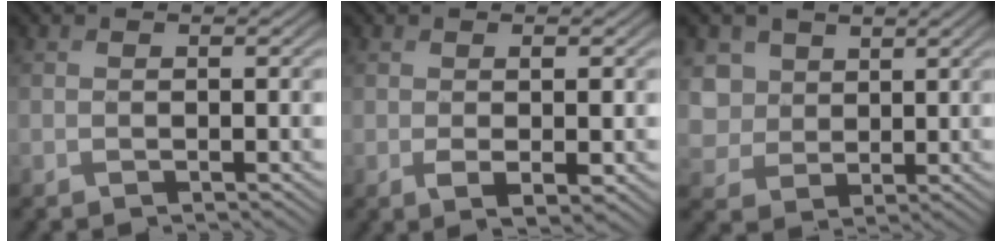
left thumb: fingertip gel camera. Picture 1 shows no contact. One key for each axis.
{"total": 2.8, "fx": -0.2, "fy": 1.1, "fz": 2.6, "tx": -0.054, "ty": -0.009, "tz": 0.001}
{"total": 5.1, "fx": 2.4, "fy": 4.2, "fz": 1.7, "tx": -0.070, "ty": -0.008, "tz": 0.042}